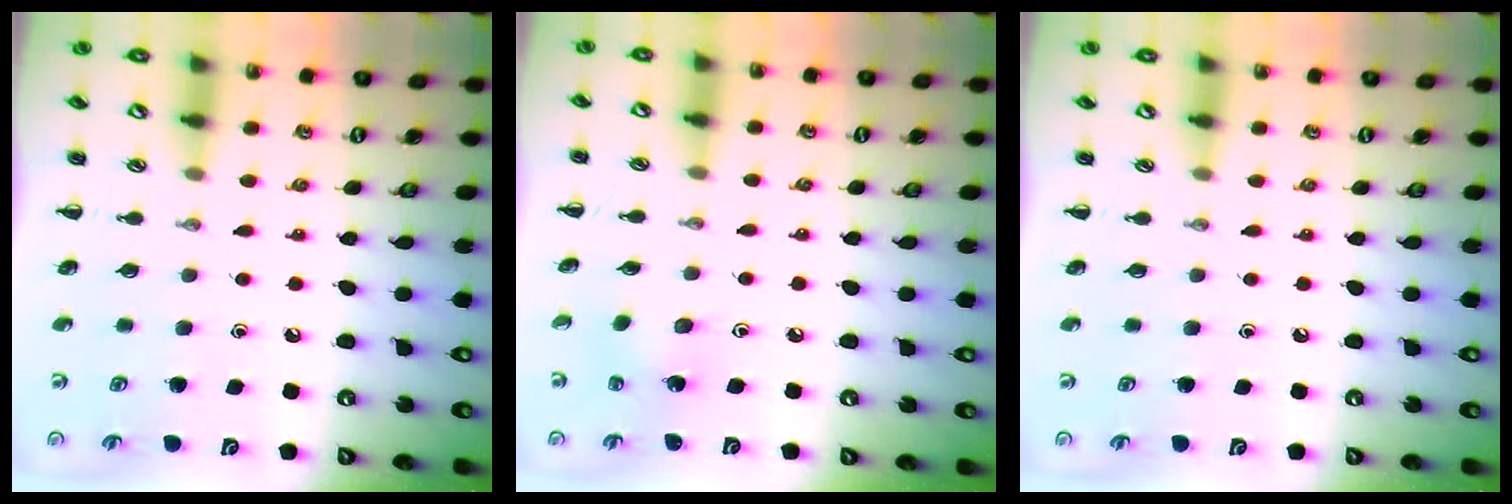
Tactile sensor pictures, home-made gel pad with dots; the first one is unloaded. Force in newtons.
{"total": 1.5, "press": 1.5, "slide": 0.5}
{"total": 0.0}